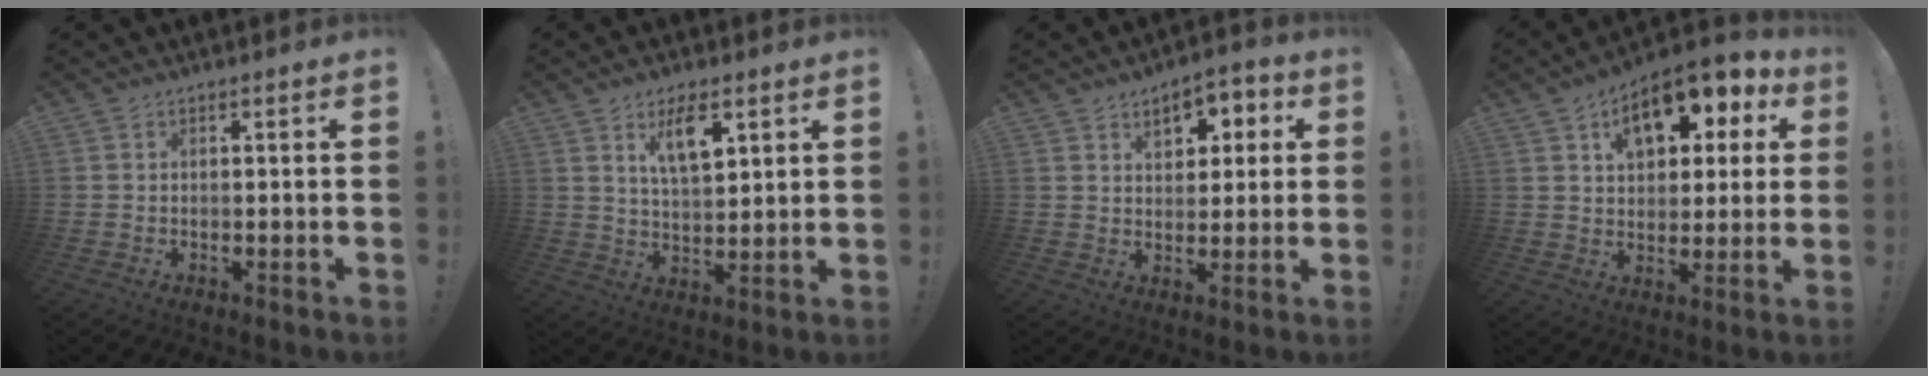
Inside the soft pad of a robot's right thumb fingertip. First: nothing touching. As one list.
[{"total": 9.4, "force": [5.0, 3.8, 7.0], "torque": [-0.106, -0.021, 0.085]}, {"total": 8.3, "force": [3.4, 5.7, 5.1], "torque": [-0.056, -0.013, 0.057]}, {"total": 14.2, "force": [6.5, 8.6, 9.2], "torque": [-0.122, -0.030, 0.114]}]